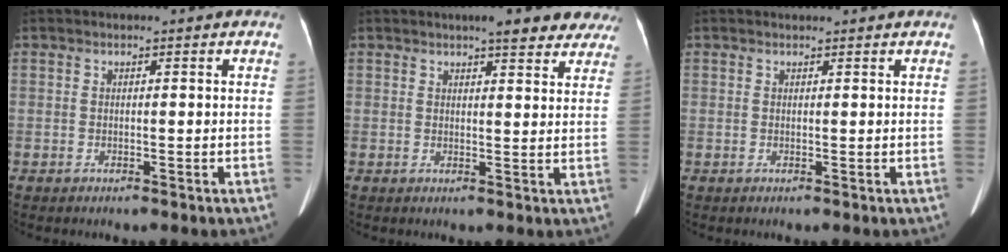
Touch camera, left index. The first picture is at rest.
{"total": 7.5, "force": [6.2, 1.9, 3.8], "torque": [-0.032, 0.006, 0.063]}
{"total": 1.5, "force": [1.4, 0.5, 0.4], "torque": [-0.009, 0.019, 0.020]}